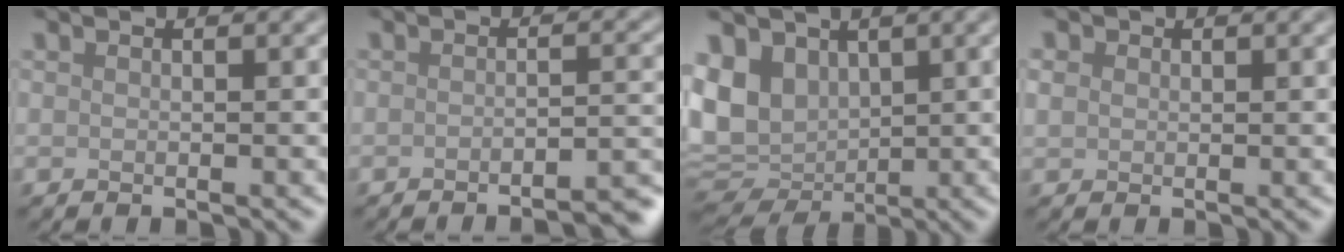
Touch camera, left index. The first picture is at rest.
{"total": 3.9, "force": [-3.1, 0.7, 2.3], "torque": [-0.018, 0.011, -0.042]}
{"total": 8.8, "force": [1.1, 6.9, 5.4], "torque": [-0.099, -0.003, 0.035]}
{"total": 1.3, "force": [0.4, 1.2, 0.4], "torque": [-0.006, 0.002, 0.005]}